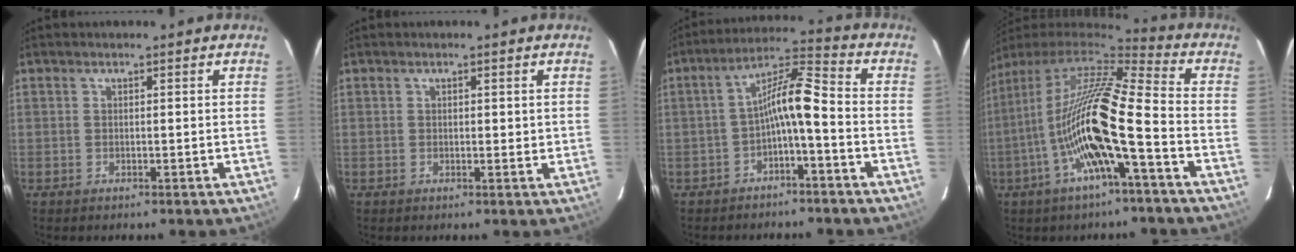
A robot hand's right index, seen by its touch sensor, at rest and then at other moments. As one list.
[{"total": 1.5, "force": [0.5, 0.8, 1.1], "torque": [-0.011, -0.003, 0.007]}, {"total": 7.7, "force": [-2.1, 0.9, 7.4], "torque": [-0.127, 0.034, -0.038]}, {"total": 18.4, "force": [-5.0, 1.8, 17.6], "torque": [-0.345, 0.004, -0.094]}]